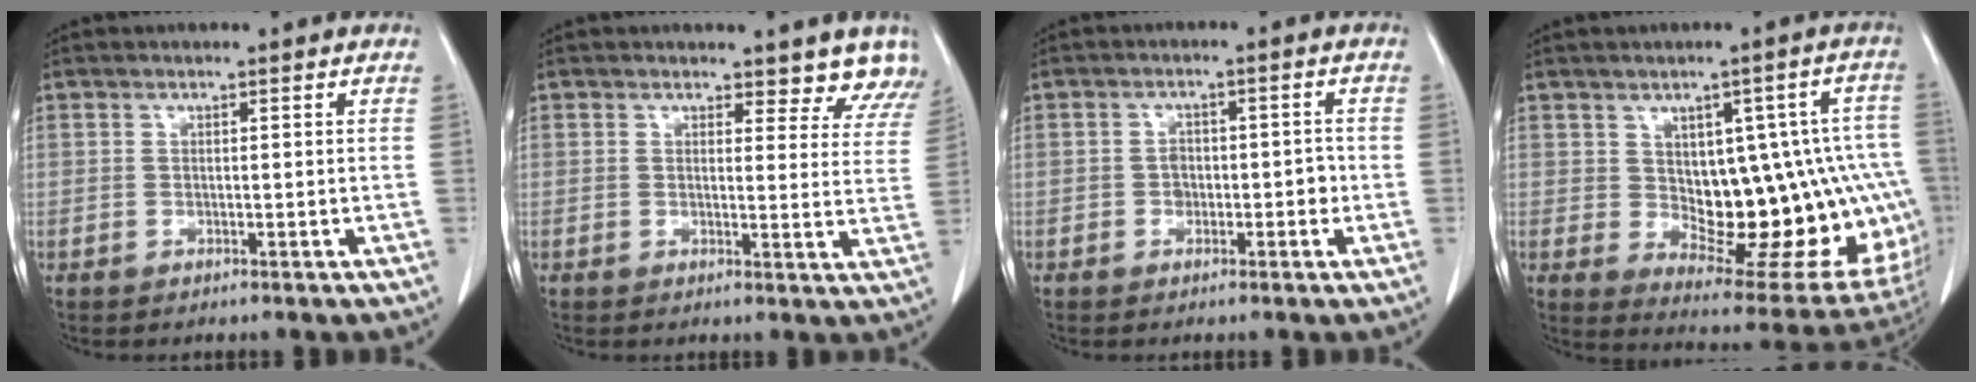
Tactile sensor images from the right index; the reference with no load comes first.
{"total": 7.4, "force": [6.7, 2.9, 0.9], "torque": [0.033, -0.024, 0.044]}
{"total": 3.0, "force": [-0.7, 2.1, 1.9], "torque": [-0.020, 0.014, -0.008]}
{"total": 19.7, "force": [-0.7, 8.0, 18.0], "torque": [-0.155, 0.026, 0.020]}